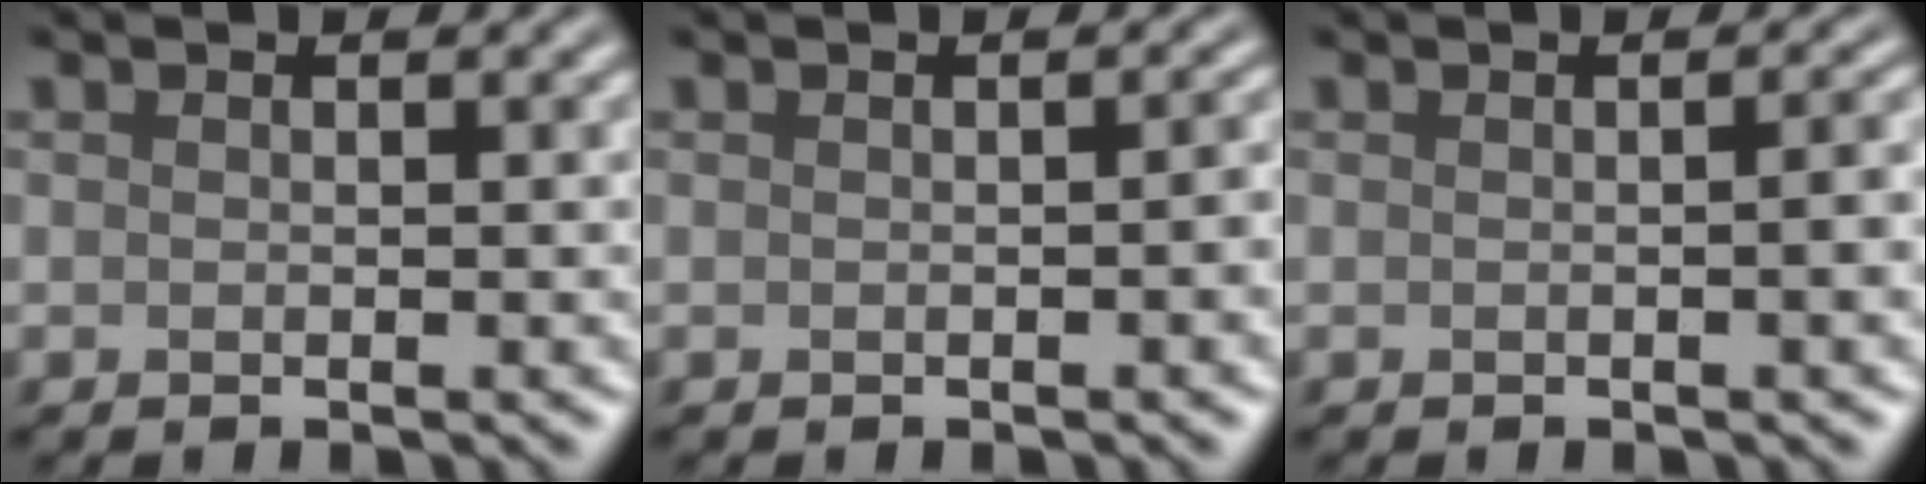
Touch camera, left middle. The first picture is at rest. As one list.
[{"total": 1.2, "force": [-0.3, 0.3, 1.1], "torque": [-0.013, 0.004, -0.002]}, {"total": 2.7, "force": [-0.1, 0.8, 2.6], "torque": [-0.021, 0.006, -0.002]}]